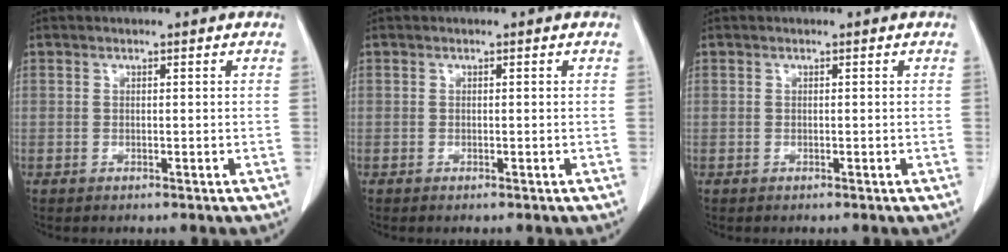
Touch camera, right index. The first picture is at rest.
{"total": 0.0}
{"total": 0.0}